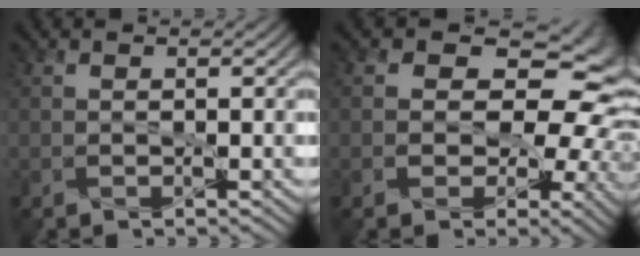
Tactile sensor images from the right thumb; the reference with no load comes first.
{"total": 13.5, "force": [1.9, 9.5, 9.4], "torque": [-0.115, 0.012, 0.019]}